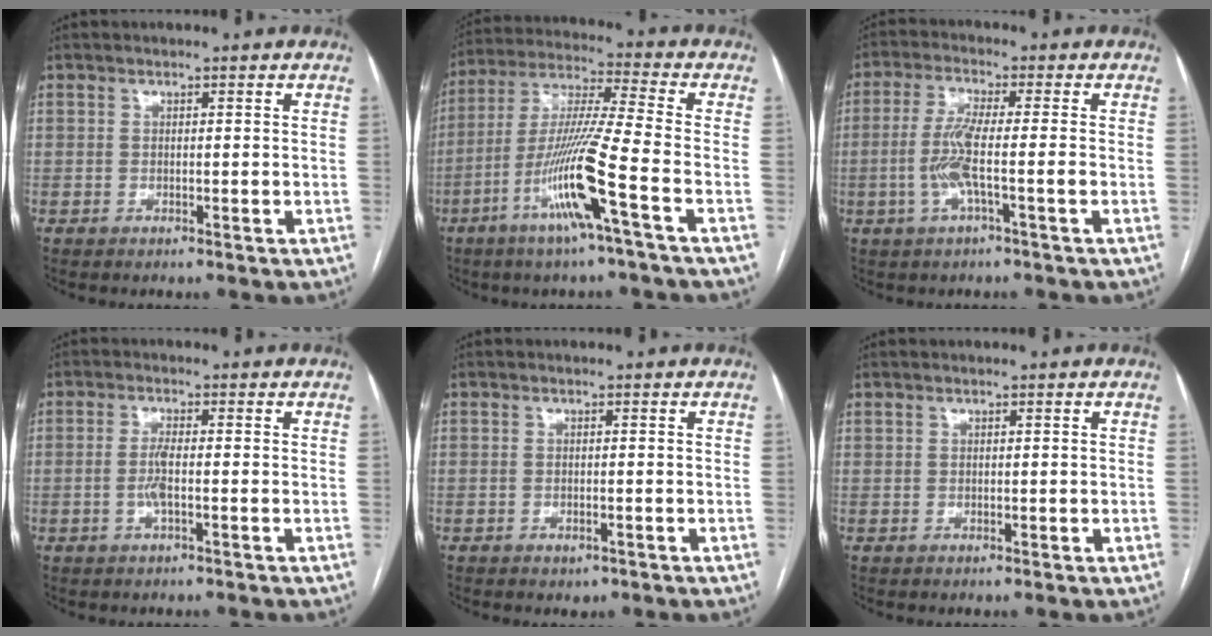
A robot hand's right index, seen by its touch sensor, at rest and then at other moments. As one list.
[{"total": 14.0, "force": [-6.0, -1.1, 12.6], "torque": [-0.254, -0.012, -0.117]}, {"total": 6.3, "force": [-1.5, 0.1, 6.1], "torque": [-0.129, 0.002, -0.031]}, {"total": 3.0, "force": [-0.6, 0.4, 2.9], "torque": [-0.066, -0.003, -0.013]}, {"total": 1.4, "force": [-0.7, 0.9, 0.8], "torque": [-0.011, 0.001, -0.002]}, {"total": 0.5, "force": [0.2, 0.3, 0.3], "torque": [-0.006, 0.000, 0.005]}]